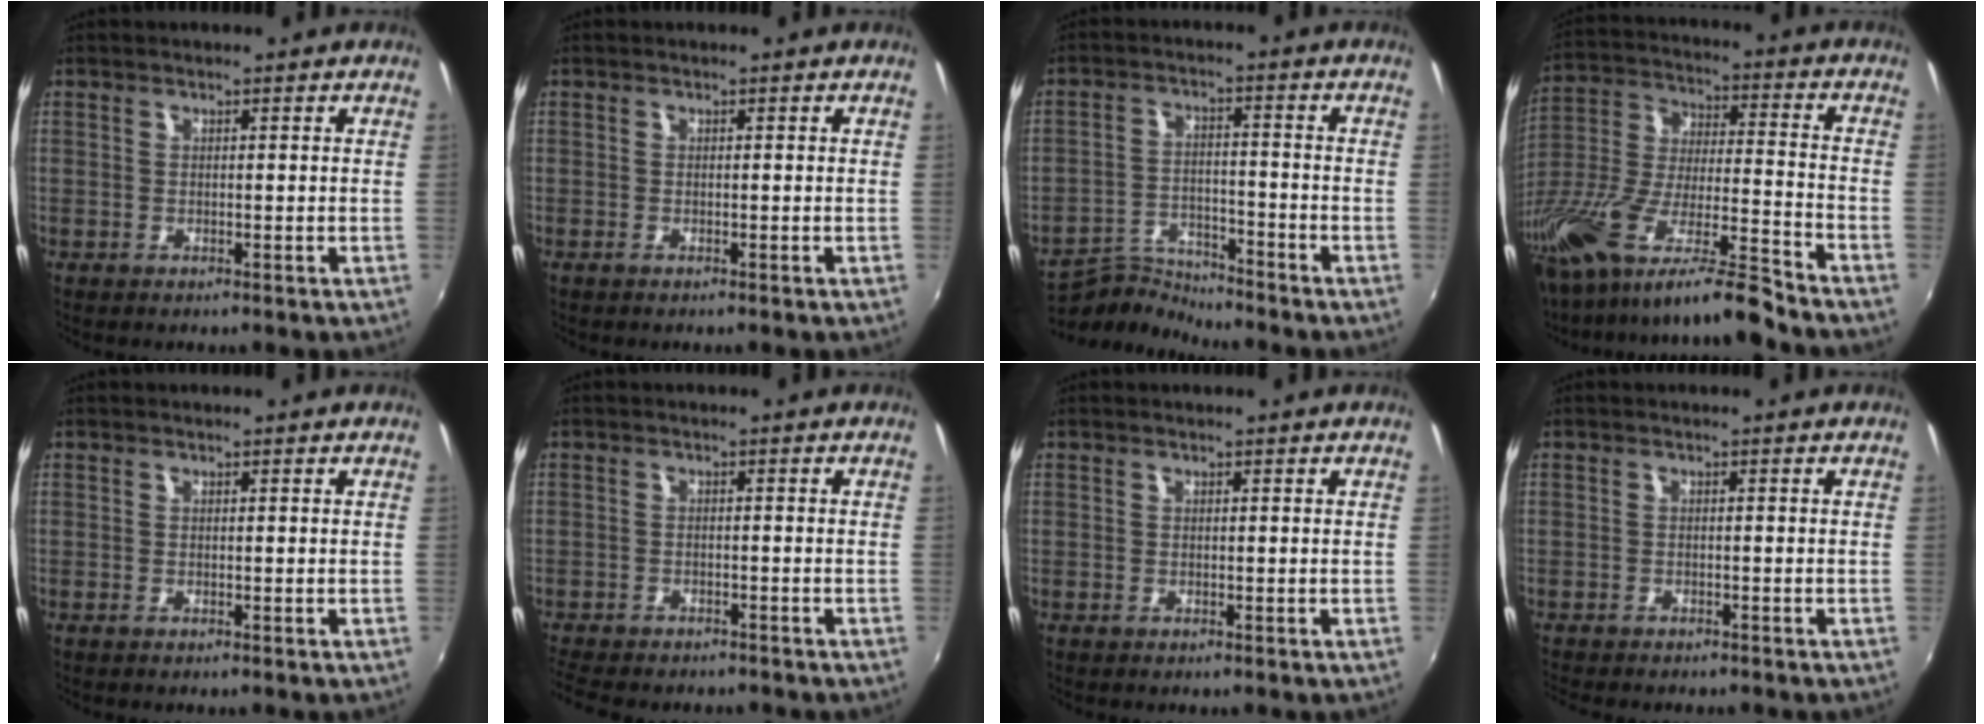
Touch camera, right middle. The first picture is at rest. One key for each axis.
{"total": 0.5, "fx": -0.4, "fy": 0.0, "fz": 0.3, "tx": -0.005, "ty": -0.003, "tz": -0.009}
{"total": 7.6, "fx": -7.6, "fy": 0.1, "fz": 0.1, "tx": -0.021, "ty": 0.013, "tz": -0.143}
{"total": 19.0, "fx": -15.1, "fy": 1.1, "fz": 11.4, "tx": -0.220, "ty": -0.034, "tz": -0.280}
{"total": 0.0}
{"total": 8.9, "fx": -7.9, "fy": 2.5, "fz": 3.3, "tx": -0.090, "ty": -0.028, "tz": -0.126}
{"total": 0.0}
{"total": 4.1, "fx": -3.7, "fy": 1.0, "fz": 1.4, "tx": -0.038, "ty": -0.021, "tz": -0.060}